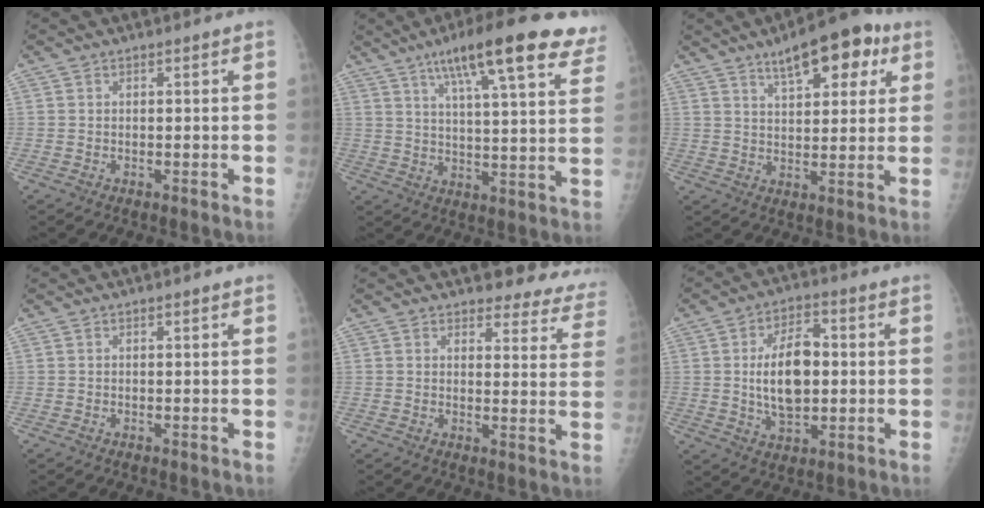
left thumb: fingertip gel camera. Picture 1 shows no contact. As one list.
[{"total": 21.8, "force": [13.9, 4.3, 16.2], "torque": [-0.217, -0.025, 0.190]}, {"total": 12.8, "force": [6.9, 5.2, 9.4], "torque": [-0.098, -0.013, 0.100]}, {"total": 0.0}, {"total": 12.2, "force": [10.9, 4.6, 2.8], "torque": [0.020, -0.071, 0.095]}, {"total": 11.8, "force": [0.2, 6.6, 9.7], "torque": [-0.149, 0.005, 0.009]}]